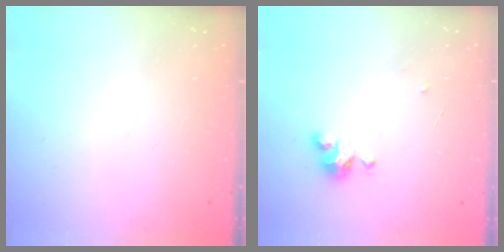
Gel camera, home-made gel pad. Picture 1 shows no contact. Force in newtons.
{"total": 4.2, "press": 4.2, "slide": 0.2}